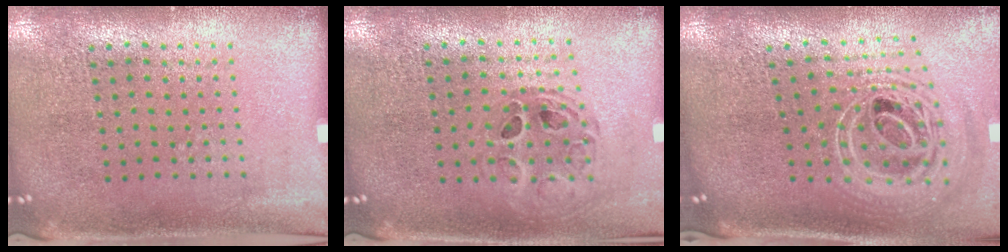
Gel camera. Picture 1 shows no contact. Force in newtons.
{"total": 0.8, "press": 0.8, "slide": 0.1}
{"total": 2.7, "press": 1.8, "slide": 2.0}